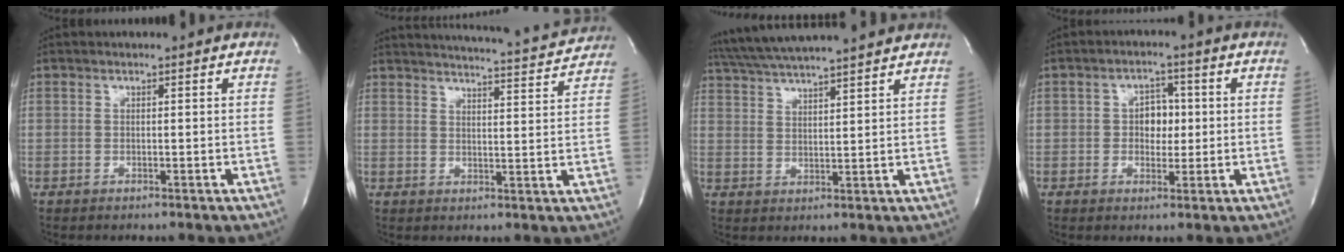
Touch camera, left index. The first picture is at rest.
{"total": 15.4, "force": [14.9, 0.4, 3.6], "torque": [-0.058, -0.032, 0.186]}
{"total": 15.2, "force": [13.5, 0.9, 6.9], "torque": [-0.128, 0.035, 0.207]}
{"total": 4.2, "force": [0.1, 2.9, 3.0], "torque": [-0.044, 0.010, 0.001]}